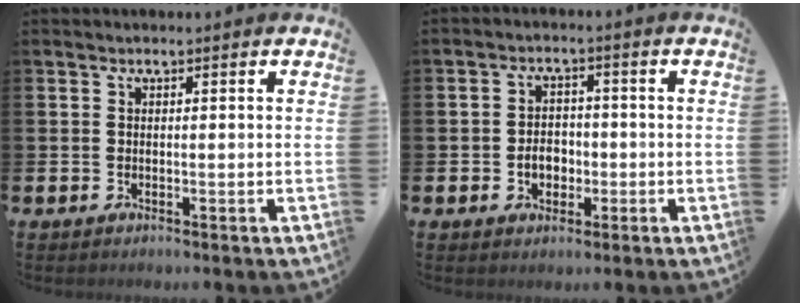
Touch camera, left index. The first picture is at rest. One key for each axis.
{"total": 3.4, "fx": -1.2, "fy": 2.5, "fz": 2.0, "tx": -0.021, "ty": -0.004, "tz": -0.028}